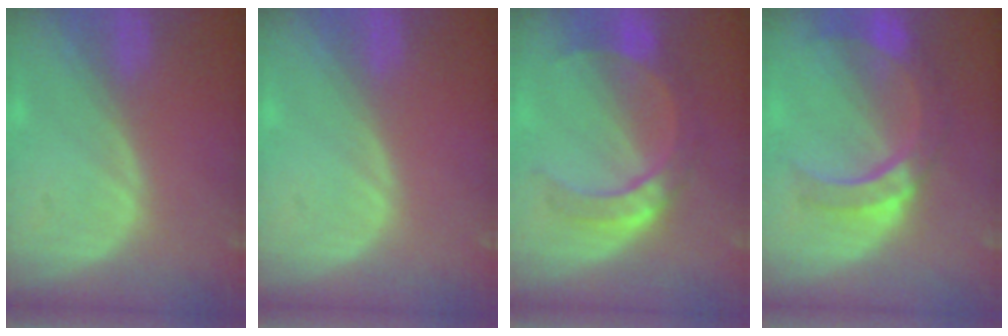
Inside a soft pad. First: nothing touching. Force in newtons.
{"total": 0.0}
{"total": 7.3, "press": 7.2, "slide": 1.5}
{"total": 8.7, "press": 8.0, "slide": 3.2}